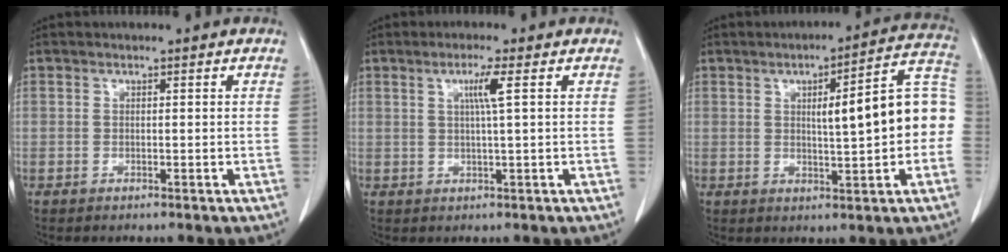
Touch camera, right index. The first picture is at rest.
{"total": 3.3, "force": [1.0, -0.7, 3.1], "torque": [-0.059, -0.001, 0.018]}
{"total": 13.1, "force": [0.3, 2.2, 12.9], "torque": [-0.162, 0.036, 0.003]}